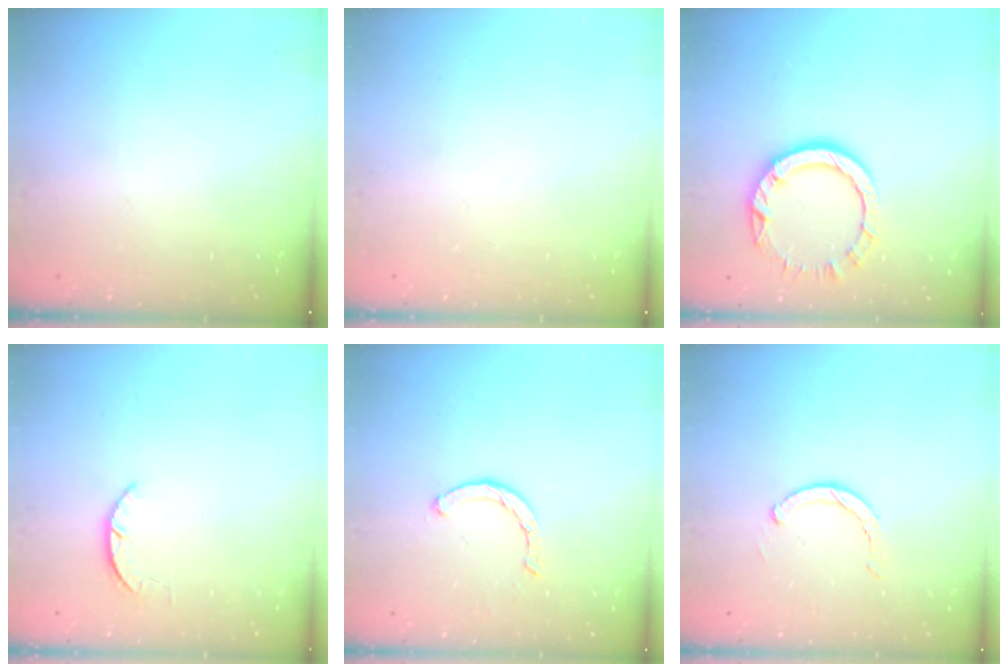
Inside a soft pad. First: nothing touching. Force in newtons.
{"total": 0.0}
{"total": 8.6, "press": 8.5, "slide": 1.0}
{"total": 1.6, "press": 1.6, "slide": 0.3}
{"total": 2.1, "press": 2.1, "slide": 0.1}
{"total": 2.8, "press": 2.8, "slide": 0.2}